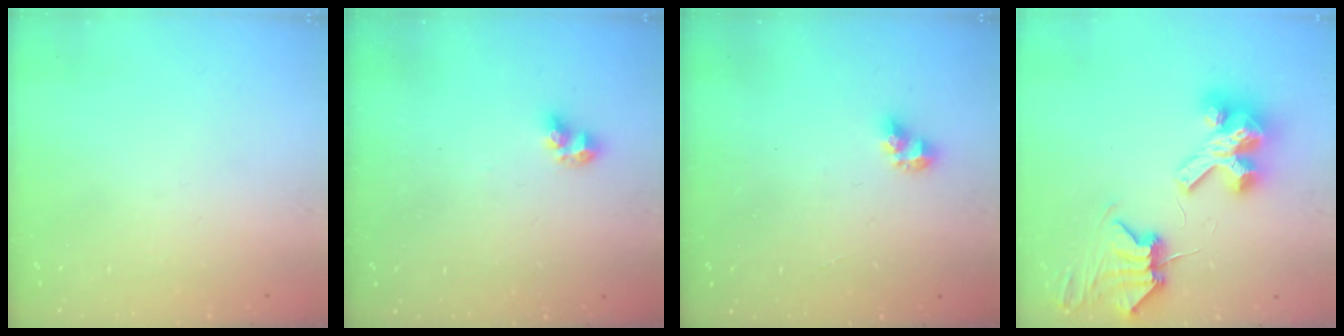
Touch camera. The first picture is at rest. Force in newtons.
{"total": 5.0, "press": 5.0, "slide": 0.1}
{"total": 5.3, "press": 5.3, "slide": 0.3}
{"total": 9.1, "press": 9.0, "slide": 1.3}